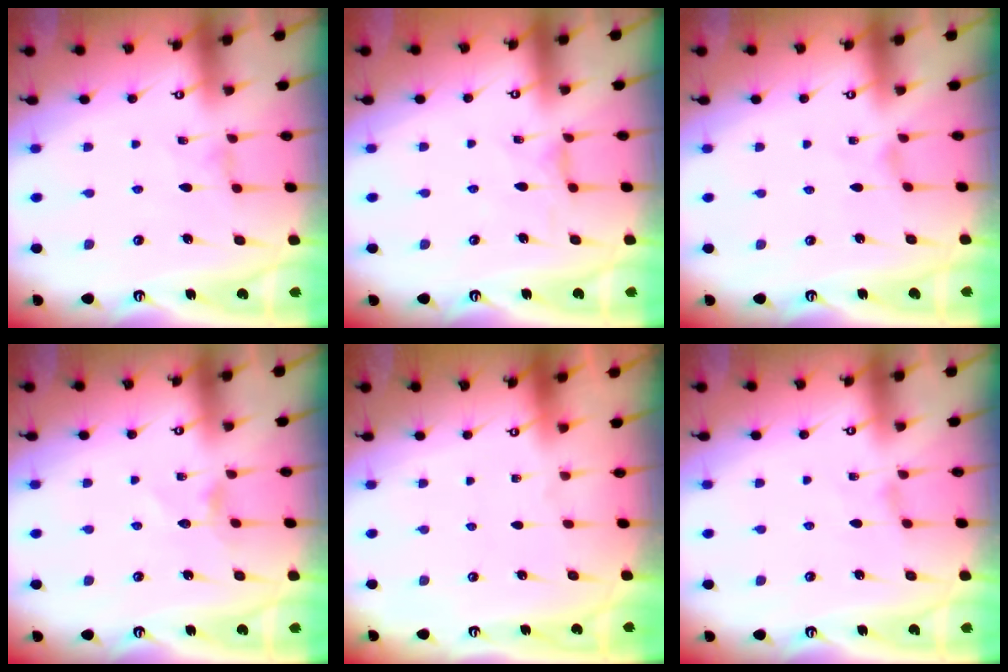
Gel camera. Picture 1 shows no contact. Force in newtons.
{"total": 1.9, "press": 1.8, "slide": 0.5}
{"total": 0.0}
{"total": 3.4, "press": 3.4, "slide": 0.3}
{"total": 0.0}
{"total": 0.6, "press": 0.5, "slide": 0.3}